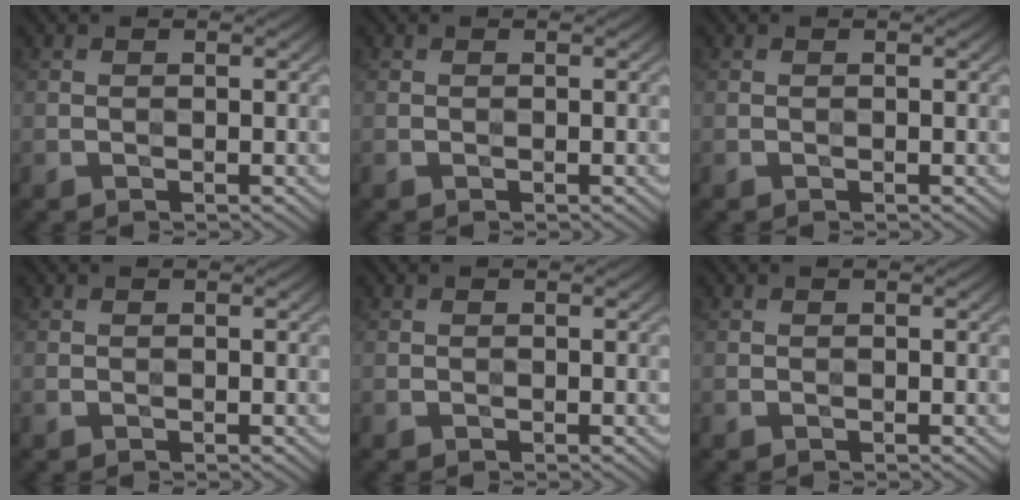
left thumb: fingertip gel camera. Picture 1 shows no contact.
{"total": 0.0}
{"total": 0.0}
{"total": 0.0}
{"total": 0.0}
{"total": 0.0}